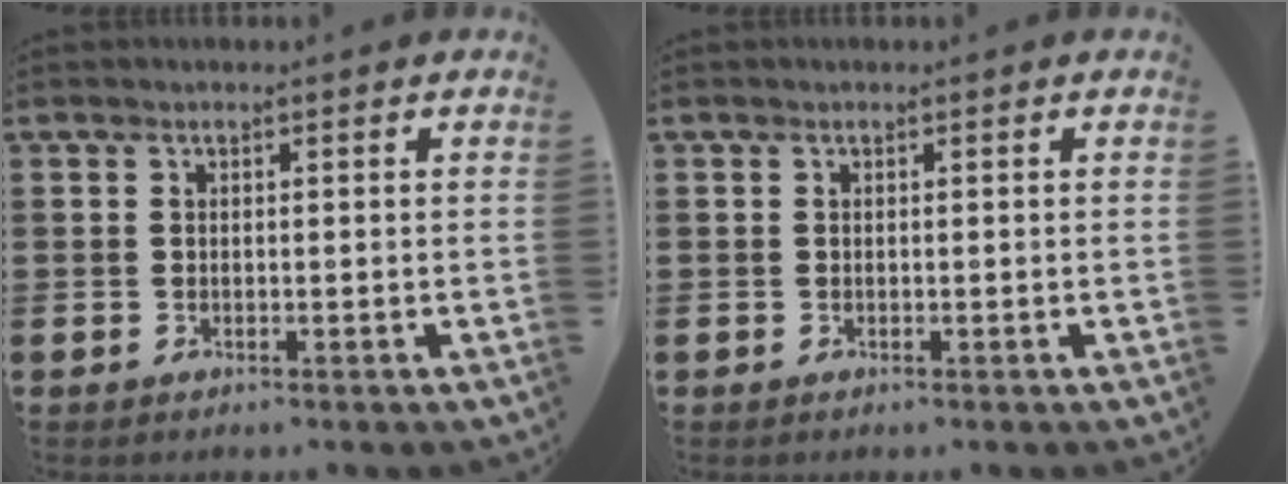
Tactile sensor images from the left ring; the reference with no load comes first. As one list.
[{"total": 0.0}]